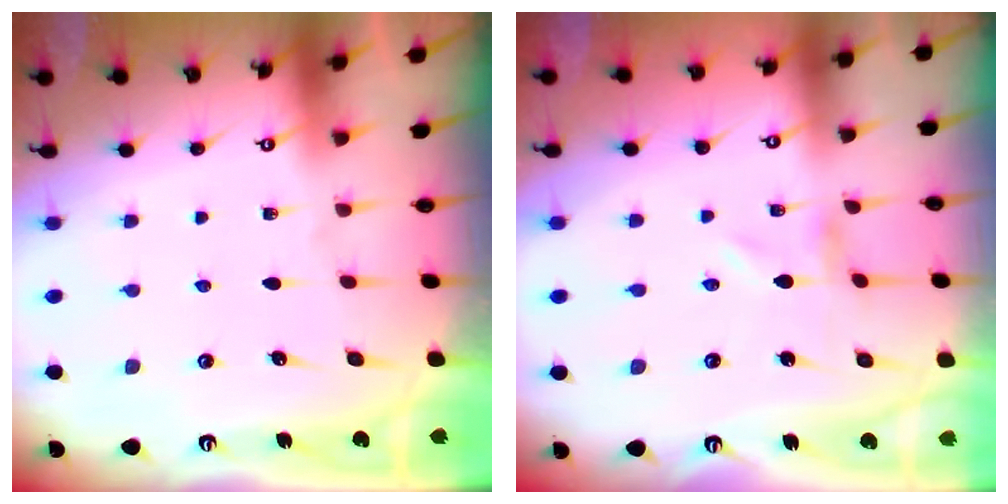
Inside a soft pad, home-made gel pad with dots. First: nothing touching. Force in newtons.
{"total": 0.0}